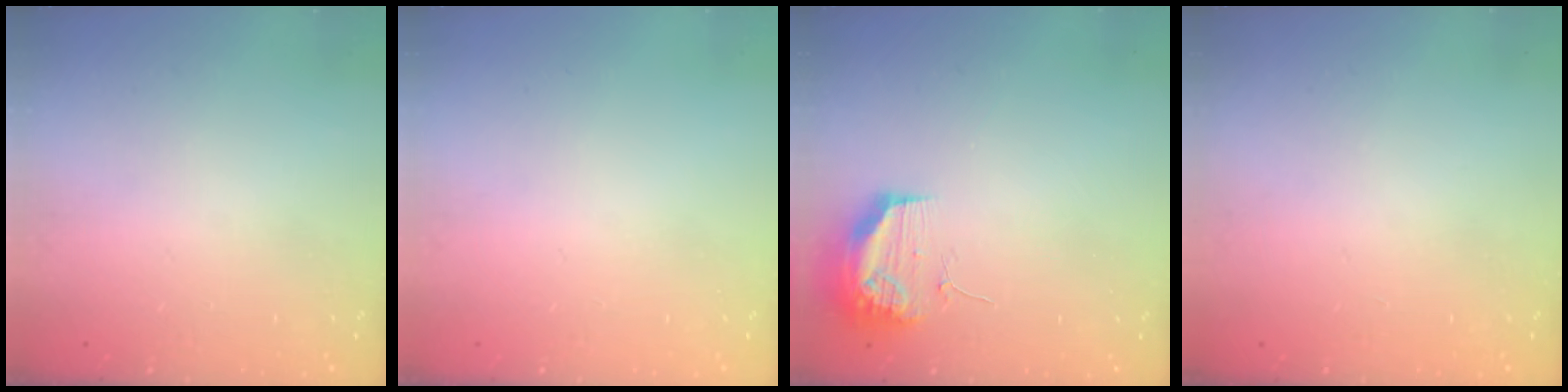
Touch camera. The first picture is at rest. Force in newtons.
{"total": 0.0}
{"total": 13.8, "press": 11.9, "slide": 6.9}
{"total": 0.0}